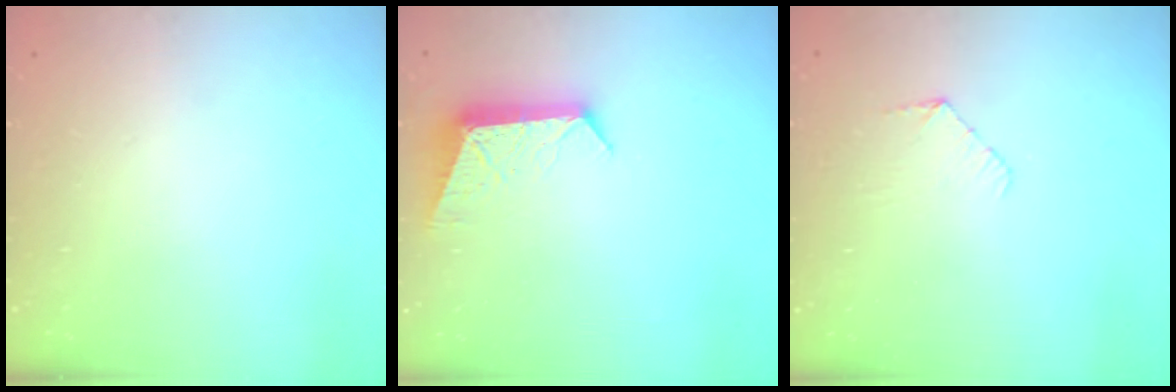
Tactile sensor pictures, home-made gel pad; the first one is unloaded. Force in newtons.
{"total": 9.3, "press": 9.3, "slide": 0.6}
{"total": 4.4, "press": 4.4, "slide": 0.4}